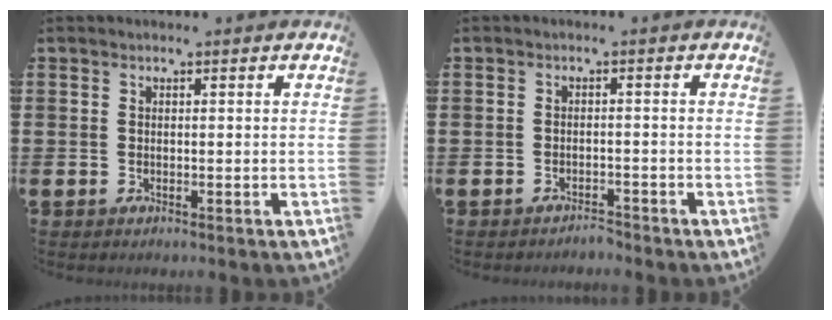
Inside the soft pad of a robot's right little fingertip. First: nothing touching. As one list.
[{"total": 1.5, "force": [-1.5, 0.0, -0.1], "torque": [-0.004, 0.003, -0.032]}]